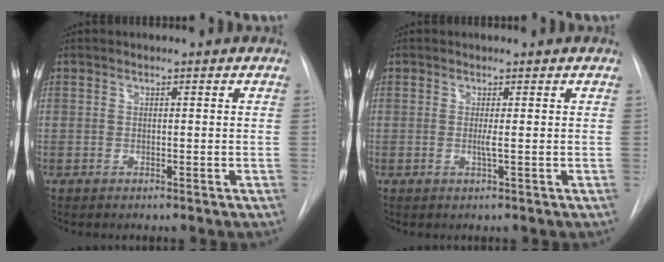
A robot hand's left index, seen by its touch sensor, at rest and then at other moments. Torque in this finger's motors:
{"motor_torque": [0.05, 0.03, 0.00, 0.01]}